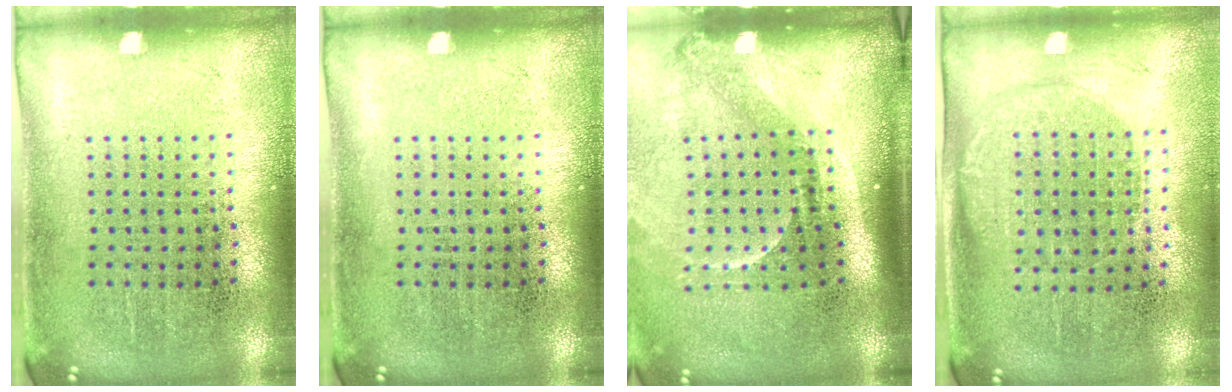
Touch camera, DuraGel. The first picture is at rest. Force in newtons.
{"total": 0.0}
{"total": 2.2, "press": 1.5, "slide": 1.6}
{"total": 1.3, "press": 1.1, "slide": 0.6}